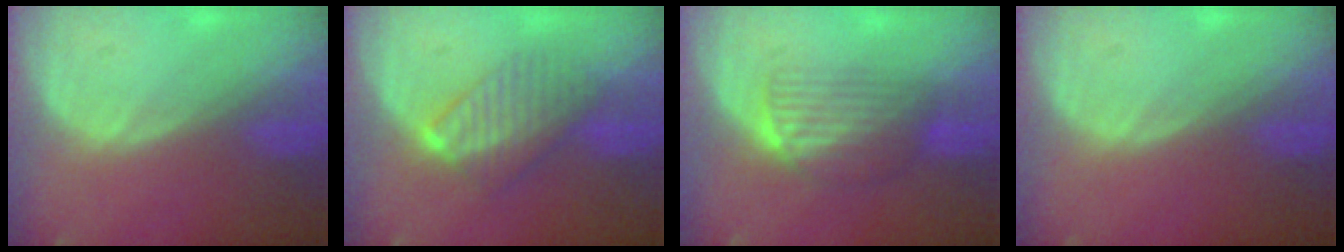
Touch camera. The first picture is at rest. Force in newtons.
{"total": 6.4, "press": 6.4, "slide": 0.8}
{"total": 6.7, "press": 5.8, "slide": 3.5}
{"total": 0.0}